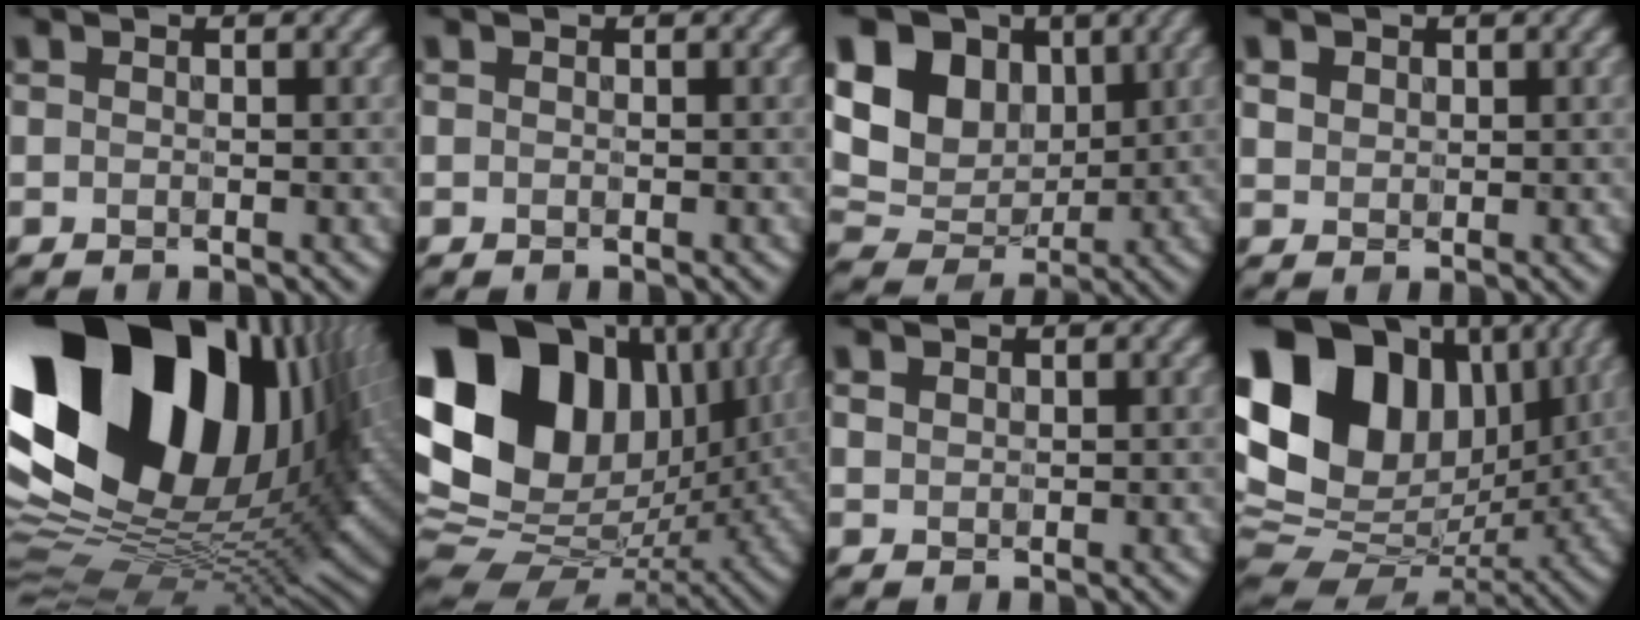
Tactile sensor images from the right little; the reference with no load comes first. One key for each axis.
{"total": 0.0}
{"total": 12.3, "fx": 3.6, "fy": 9.2, "fz": 7.3, "tx": -0.158, "ty": 0.027, "tz": 0.057}
{"total": 1.5, "fx": 0.8, "fy": 1.2, "fz": 0.5, "tx": -0.022, "ty": -0.003, "tz": 0.024}
{"total": 21.9, "fx": 7.7, "fy": 13.2, "fz": 15.7, "tx": -0.323, "ty": 0.005, "tz": 0.150}
{"total": 19.4, "fx": 4.5, "fy": 14.2, "fz": 12.5, "tx": -0.277, "ty": 0.014, "tz": 0.092}
{"total": 0.8, "fx": 0.6, "fy": 0.5, "fz": 0.2, "tx": -0.010, "ty": 0.002, "tz": 0.014}
{"total": 18.0, "fx": 5.2, "fy": 12.9, "fz": 11.3, "tx": -0.237, "ty": 0.026, "tz": 0.091}